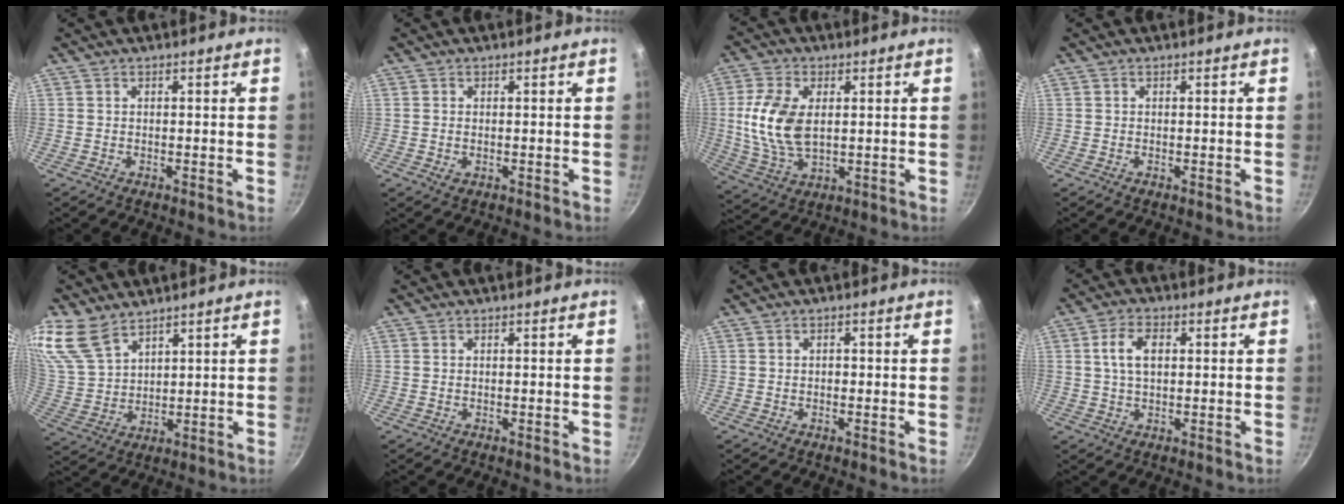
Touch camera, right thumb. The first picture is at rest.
{"total": 1.3, "force": [0.0, 0.9, 1.0], "torque": [-0.016, -0.002, -0.001]}
{"total": 12.2, "force": [1.4, 7.2, 9.8], "torque": [-0.189, -0.009, 0.031]}
{"total": 0.0}
{"total": 11.5, "force": [8.5, 6.3, 4.7], "torque": [-0.091, -0.023, 0.186]}
{"total": 0.0}
{"total": 0.8, "force": [-0.1, 0.6, 0.5], "torque": [-0.006, 0.004, -0.002]}
{"total": 5.9, "force": [1.1, 3.4, 4.7], "torque": [-0.077, 0.008, 0.016]}